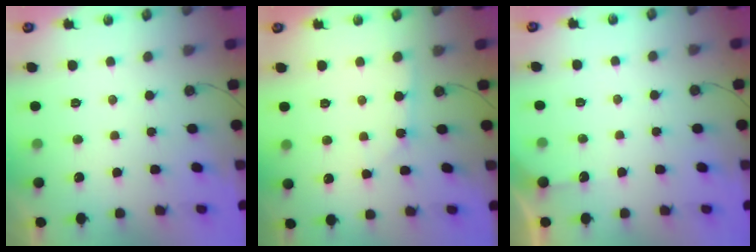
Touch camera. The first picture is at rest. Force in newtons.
{"total": 1.9, "press": 1.8, "slide": 0.2}
{"total": 3.2, "press": 3.2, "slide": 0.3}